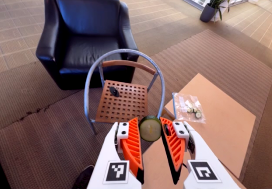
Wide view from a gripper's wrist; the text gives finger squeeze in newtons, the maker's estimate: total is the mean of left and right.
{"total": 6.9, "left": 6.9, "right": 7.0}